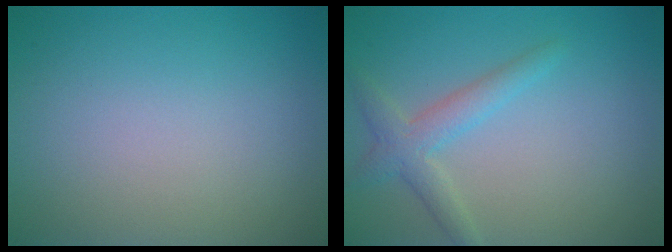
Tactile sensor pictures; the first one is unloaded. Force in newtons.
{"total": 2.7, "press": 2.7, "slide": 0.1}